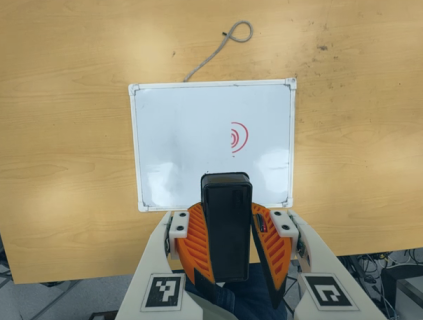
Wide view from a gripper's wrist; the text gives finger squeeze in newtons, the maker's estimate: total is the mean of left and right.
{"total": 9.5, "left": 9.3, "right": 9.6}